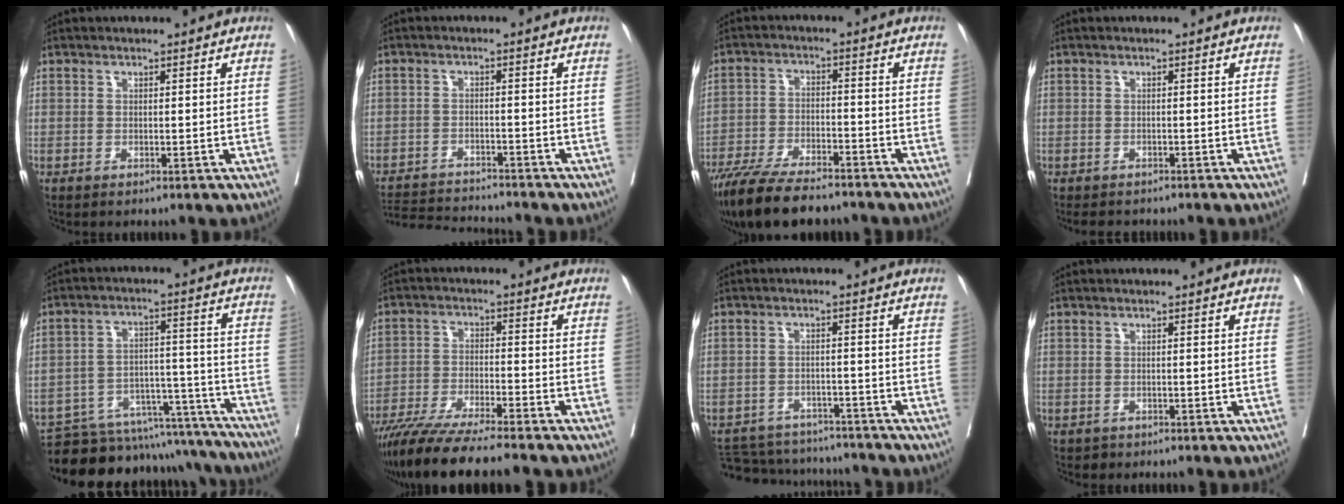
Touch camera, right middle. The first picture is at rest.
{"total": 8.1, "force": [-8.0, -0.4, 1.0], "torque": [-0.017, -0.003, -0.135]}
{"total": 14.5, "force": [-12.4, 2.9, 7.0], "torque": [-0.124, -0.021, -0.200]}
{"total": 4.6, "force": [-4.1, 1.6, 1.2], "torque": [-0.014, -0.004, -0.053]}
{"total": 23.2, "force": [-22.0, 5.7, 4.8], "torque": [-0.051, 0.027, -0.296]}
{"total": 12.5, "force": [-10.7, -0.2, 6.5], "torque": [-0.100, -0.030, -0.177]}
{"total": 11.9, "force": [-11.2, 3.5, 2.1], "torque": [-0.041, 0.009, -0.151]}
{"total": 0.6, "force": [-0.4, 0.4, -0.1], "torque": [-0.004, 0.001, -0.006]}